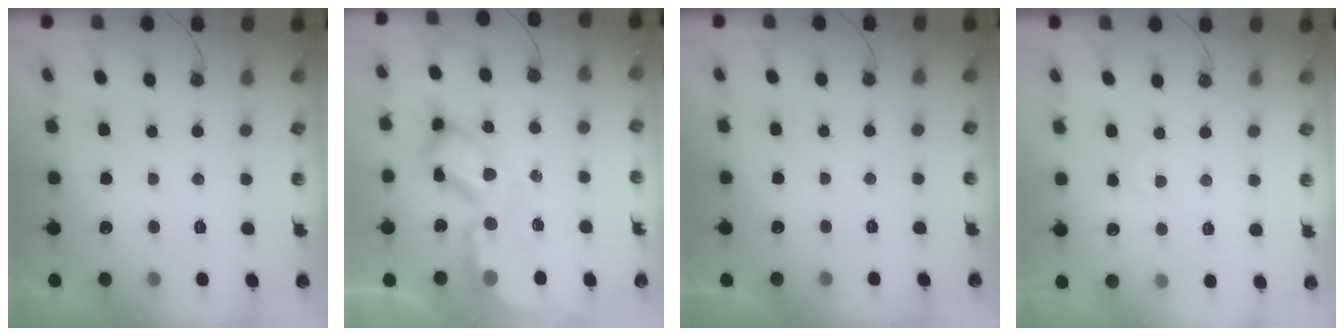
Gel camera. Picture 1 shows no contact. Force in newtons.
{"total": 18.0, "press": 18.0, "slide": 1.5}
{"total": 0.0}
{"total": 4.6, "press": 4.5, "slide": 0.6}